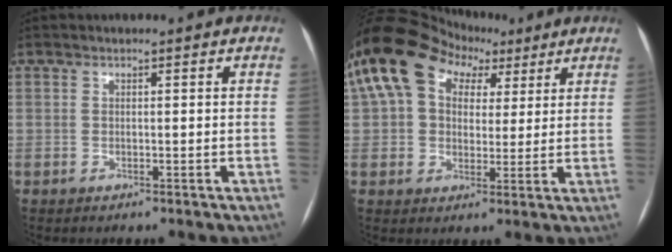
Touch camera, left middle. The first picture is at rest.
{"total": 14.9, "force": [6.7, 10.4, 8.4], "torque": [-0.180, 0.067, 0.115]}